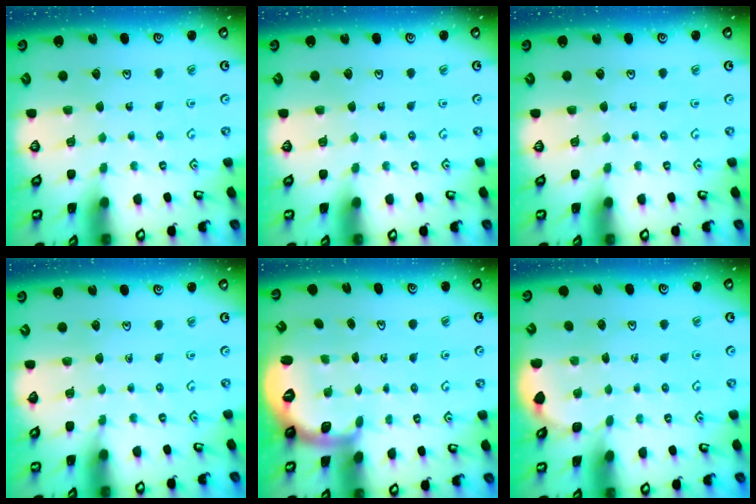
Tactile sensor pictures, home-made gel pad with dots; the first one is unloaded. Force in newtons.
{"total": 0.0}
{"total": 0.0}
{"total": 2.9, "press": 2.8, "slide": 0.5}
{"total": 2.5, "press": 1.9, "slide": 1.6}
{"total": 2.4, "press": 2.1, "slide": 1.1}